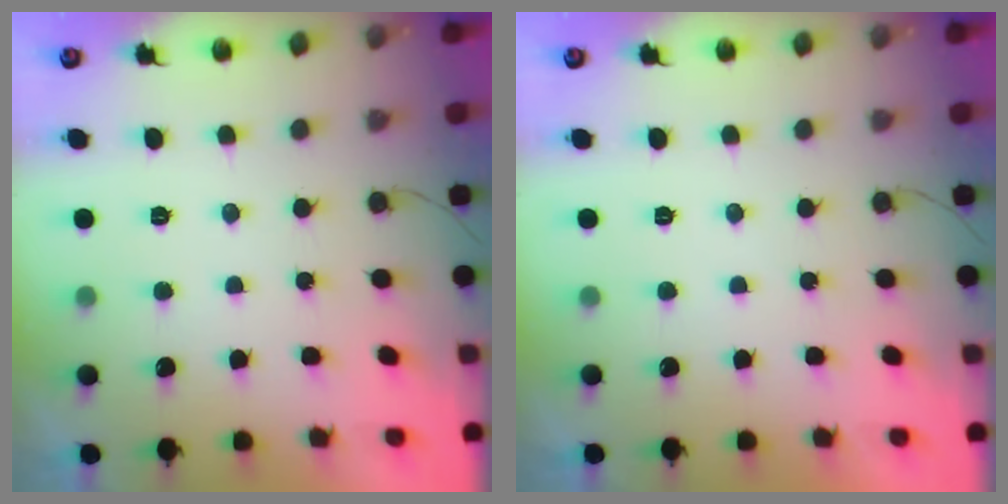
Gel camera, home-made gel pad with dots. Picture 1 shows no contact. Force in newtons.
{"total": 1.8, "press": 1.8, "slide": 0.0}